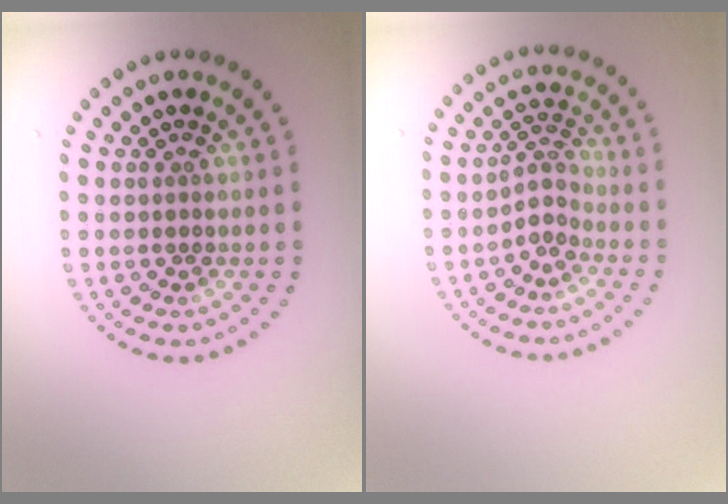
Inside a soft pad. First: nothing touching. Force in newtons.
{"total": 2.3, "press": 1.8, "slide": 1.4}